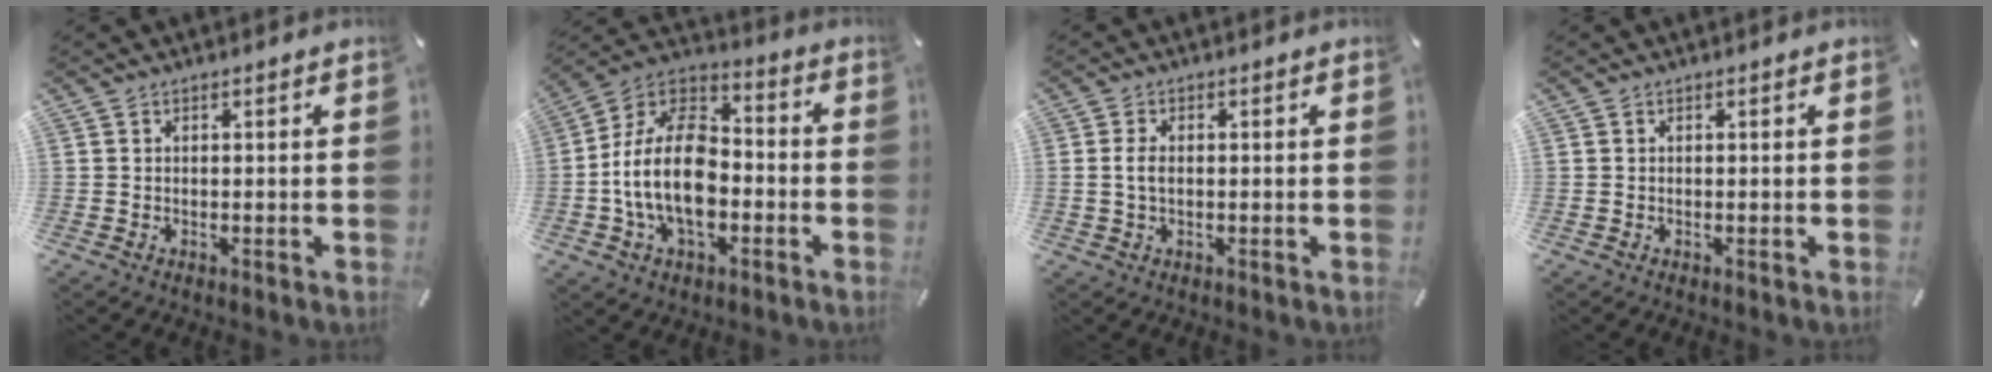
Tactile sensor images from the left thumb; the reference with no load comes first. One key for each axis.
{"total": 17.9, "fx": -4.8, "fy": 11.4, "fz": 12.9, "tx": -0.274, "ty": 0.023, "tz": -0.092}
{"total": 2.7, "fx": 0.1, "fy": 1.7, "fz": 2.2, "tx": -0.050, "ty": 0.003, "tz": -0.001}
{"total": 0.0}